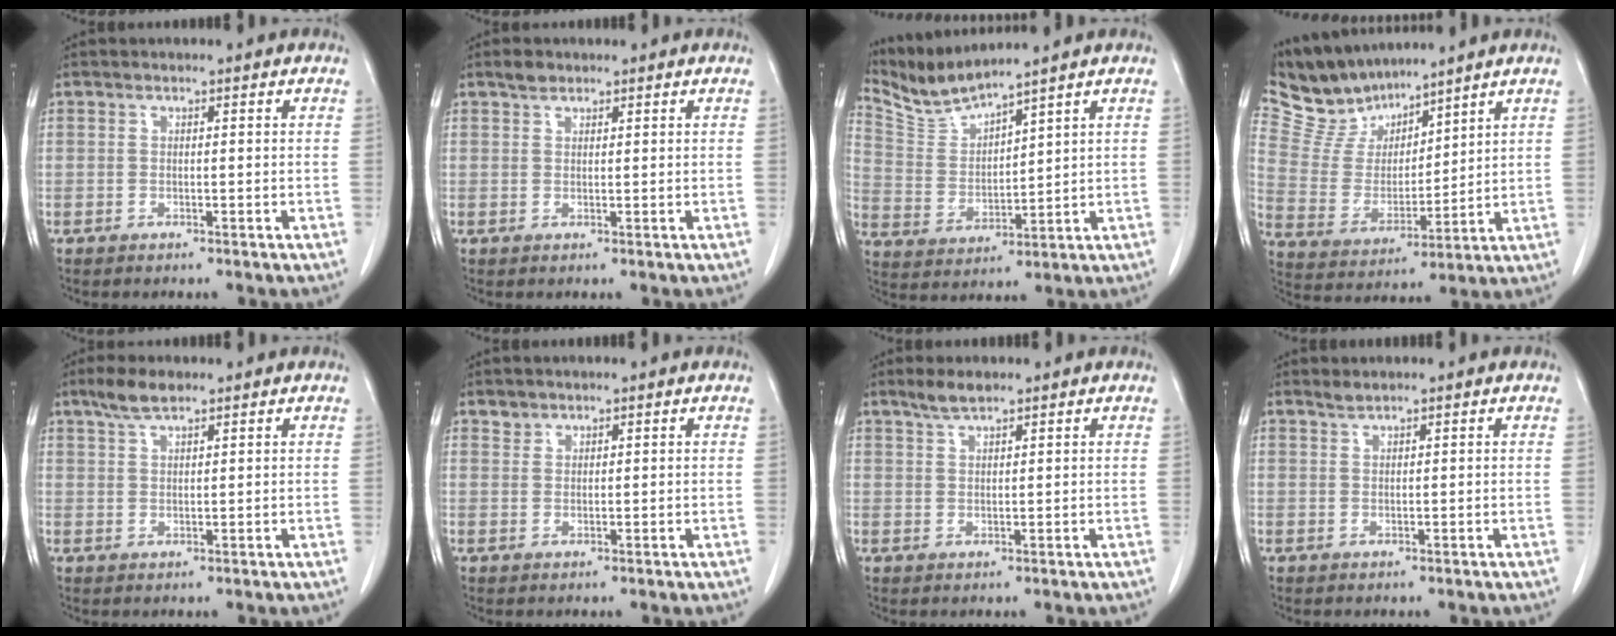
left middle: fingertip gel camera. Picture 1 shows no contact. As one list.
[{"total": 1.6, "force": [1.3, 0.8, 0.5], "torque": [-0.015, 0.003, 0.021]}, {"total": 6.8, "force": [6.6, -1.1, 1.1], "torque": [-0.042, -0.003, 0.151]}, {"total": 10.3, "force": [9.6, 3.1, 2.0], "torque": [-0.056, 0.012, 0.204]}, {"total": 3.8, "force": [2.9, 0.9, 2.3], "torque": [-0.055, 0.007, 0.057]}, {"total": 1.1, "force": [1.0, 0.6, -0.1], "torque": [0.010, 0.000, 0.014]}, {"total": 2.6, "force": [2.2, 0.4, 1.4], "torque": [-0.034, 0.004, 0.043]}, {"total": 0.9, "force": [0.9, -0.1, 0.1], "torque": [-0.008, 0.001, 0.020]}]